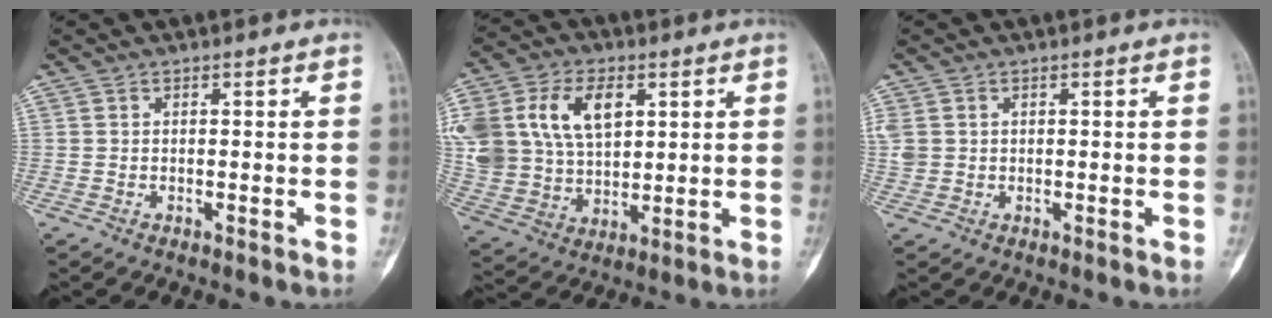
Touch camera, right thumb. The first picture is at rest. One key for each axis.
{"total": 23.5, "fx": 7.3, "fy": 16.1, "fz": 15.5, "tx": -0.349, "ty": 0.024, "tz": 0.150}
{"total": 4.5, "fx": 0.9, "fy": 3.7, "fz": 2.4, "tx": -0.072, "ty": 0.008, "tz": 0.028}